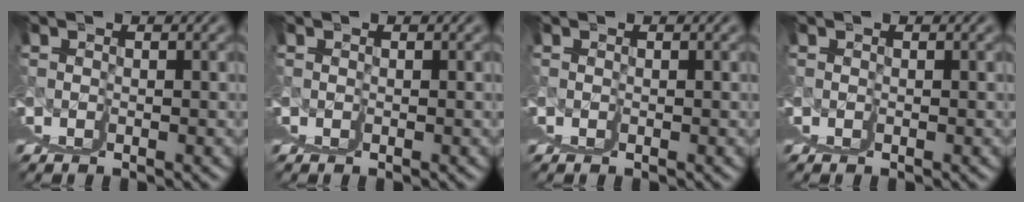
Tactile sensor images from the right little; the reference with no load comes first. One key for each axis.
{"total": 0.0}
{"total": 0.0}
{"total": 0.0}